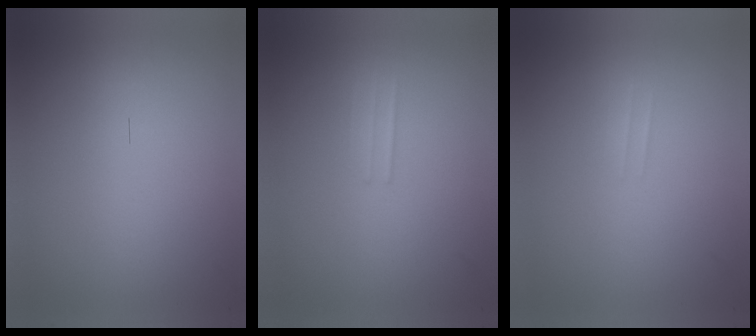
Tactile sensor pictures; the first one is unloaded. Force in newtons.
{"total": 1.2}
{"total": 1.1}